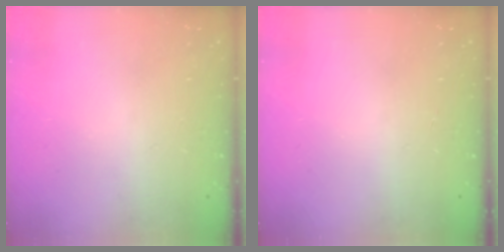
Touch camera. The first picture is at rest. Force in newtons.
{"total": 0.0}